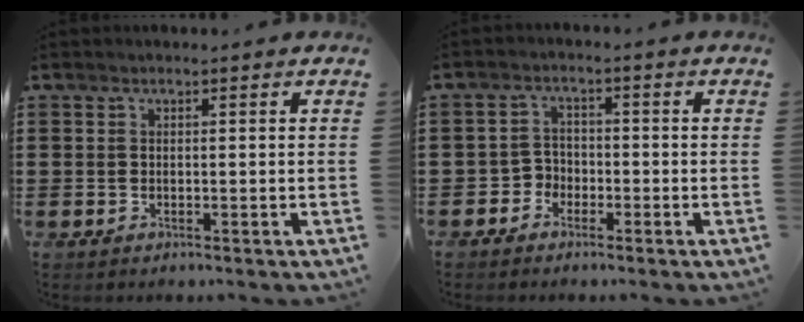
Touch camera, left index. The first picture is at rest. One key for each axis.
{"total": 2.8, "fx": -2.0, "fy": 1.9, "fz": 0.2, "tx": -0.014, "ty": 0.006, "tz": -0.045}